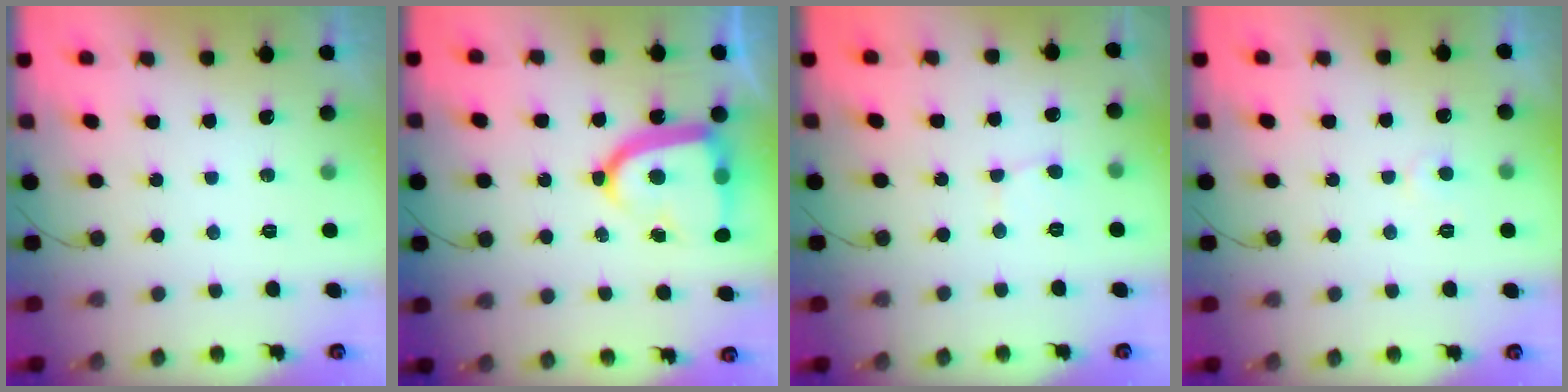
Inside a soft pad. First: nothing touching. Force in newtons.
{"total": 17.0, "press": 16.9, "slide": 1.8}
{"total": 2.8, "press": 2.8, "slide": 0.3}
{"total": 3.7, "press": 3.7, "slide": 0.4}